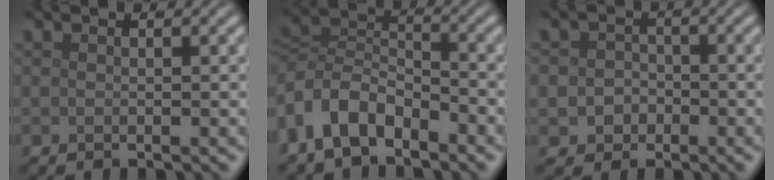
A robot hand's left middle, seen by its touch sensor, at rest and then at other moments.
{"total": 6.2, "force": [-3.4, 3.6, 3.6], "torque": [-0.071, 0.003, -0.079]}
{"total": 2.5, "force": [-0.6, 2.3, 0.9], "torque": [0.006, 0.000, -0.020]}